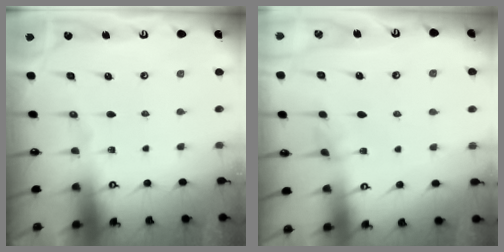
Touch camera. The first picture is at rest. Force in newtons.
{"total": 2.8, "press": 2.8, "slide": 0.3}